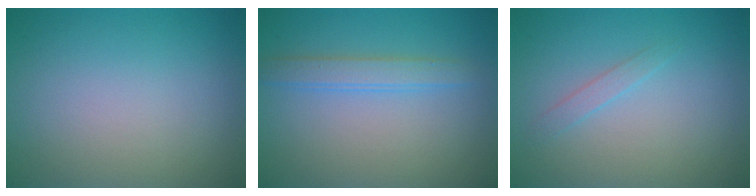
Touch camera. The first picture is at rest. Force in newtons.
{"total": 2.2, "press": 2.2, "slide": 0.1}
{"total": 1.0, "press": 1.0, "slide": 0.0}